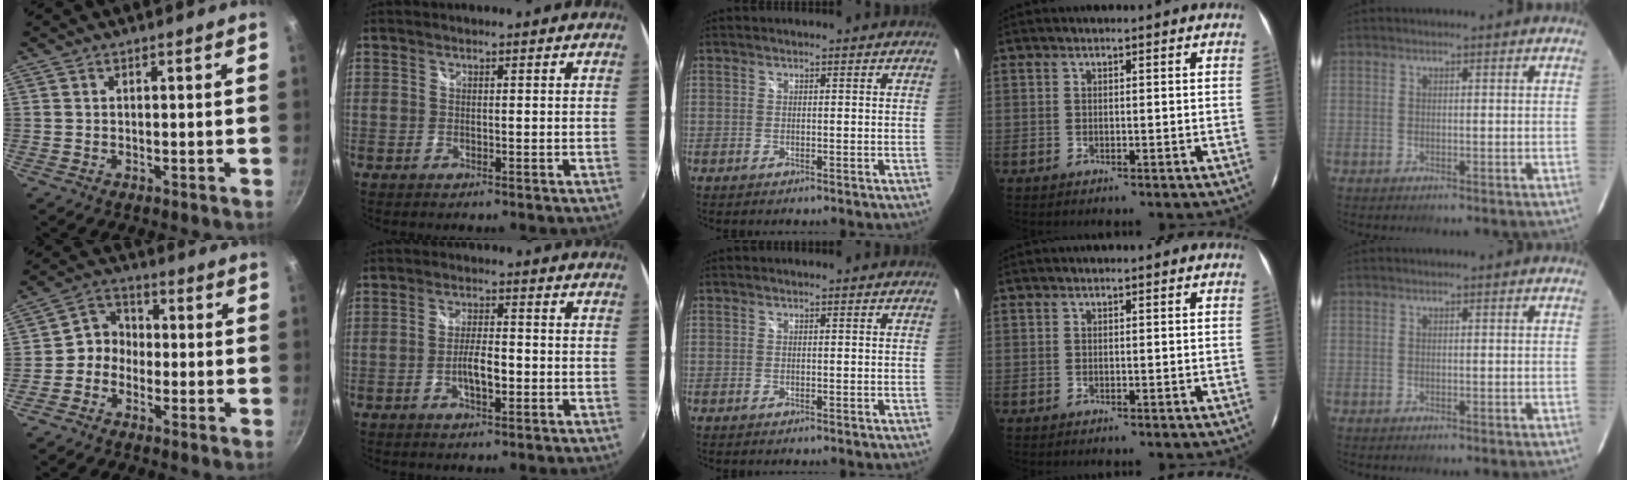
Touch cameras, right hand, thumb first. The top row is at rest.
{"thumb": {"total": 5.3, "force": [-1.6, 4.5, 2.1], "torque": [-0.007, 0.030, -0.046]}, "index": {"total": 5.0, "force": [-1.5, 1.5, 4.5], "torque": [-0.086, 0.002, -0.026]}}